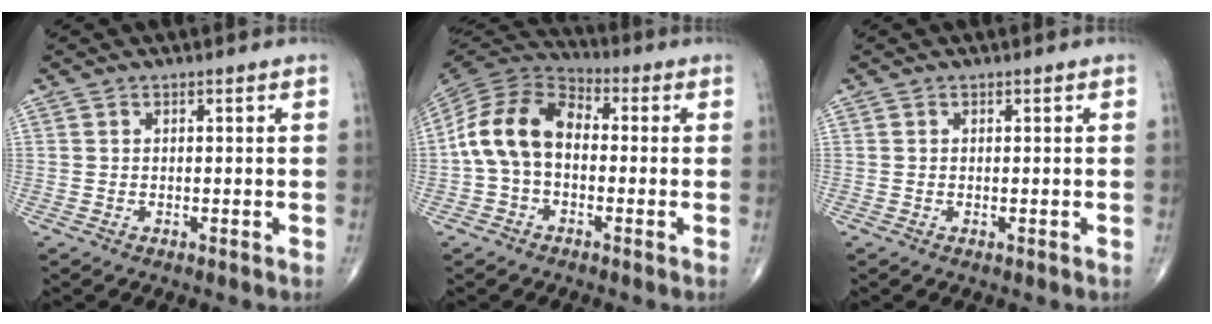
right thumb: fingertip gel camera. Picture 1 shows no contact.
{"total": 12.6, "force": [-0.7, 8.5, 9.2], "torque": [-0.166, 0.035, -0.029]}
{"total": 0.0}